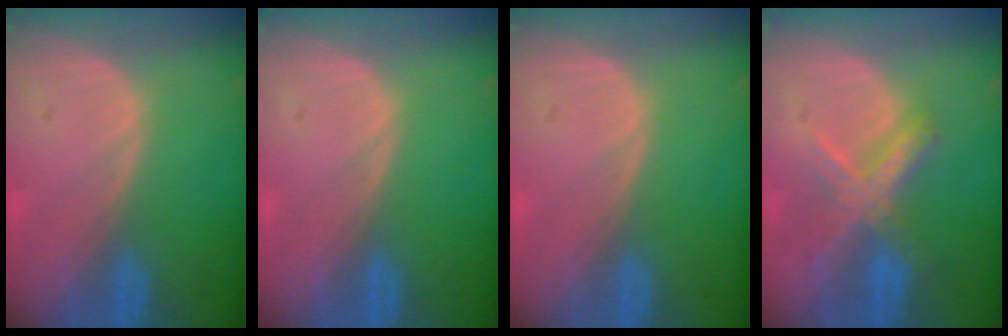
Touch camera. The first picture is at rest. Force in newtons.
{"total": 0.0}
{"total": 0.0}
{"total": 7.3, "press": 6.1, "slide": 3.9}